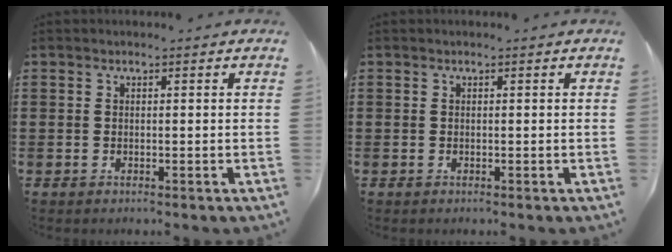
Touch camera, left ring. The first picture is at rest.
{"total": 0.0}